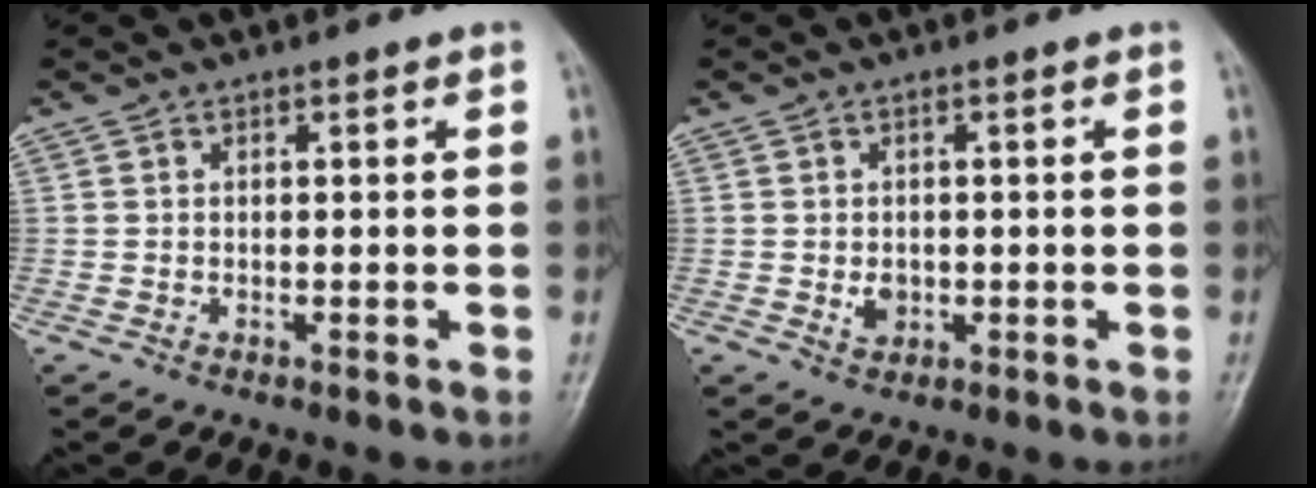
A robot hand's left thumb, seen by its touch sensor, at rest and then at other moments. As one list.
[{"total": 2.5, "force": [-0.3, 1.9, 1.5], "torque": [-0.016, 0.000, 0.000]}]